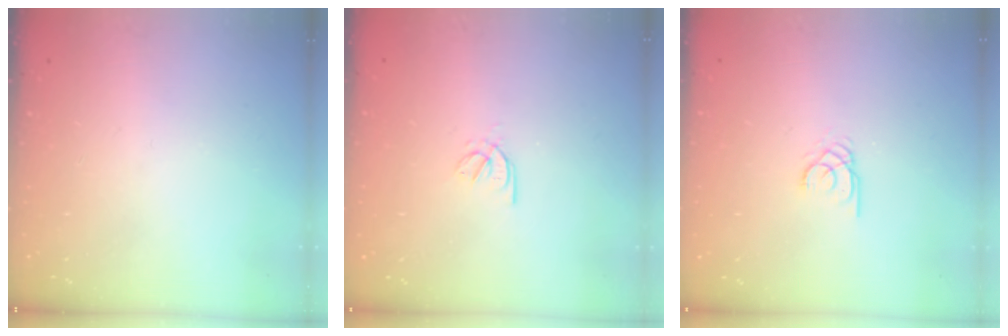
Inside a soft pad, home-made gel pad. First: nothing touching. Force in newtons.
{"total": 2.9, "press": 2.8, "slide": 0.8}
{"total": 1.9, "press": 1.9, "slide": 0.0}